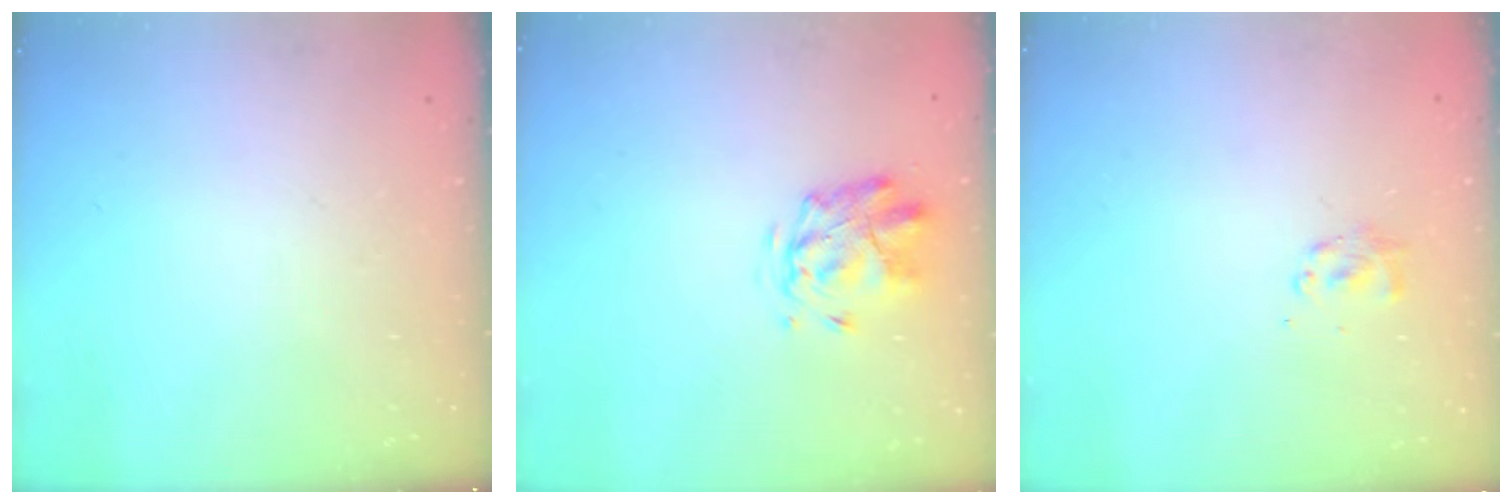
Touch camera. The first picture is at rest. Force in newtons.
{"total": 2.8, "press": 2.4, "slide": 1.4}
{"total": 2.8, "press": 2.7, "slide": 0.8}